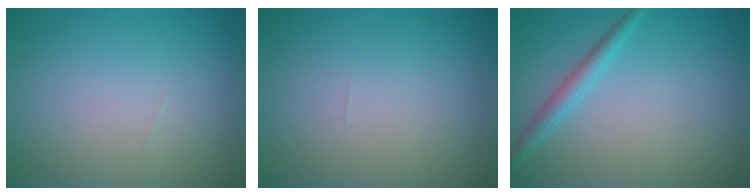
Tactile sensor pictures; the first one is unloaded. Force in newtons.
{"total": 0.0}
{"total": 1.9, "press": 1.9, "slide": 0.1}